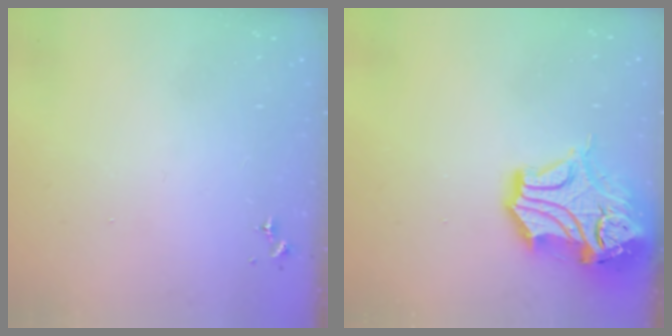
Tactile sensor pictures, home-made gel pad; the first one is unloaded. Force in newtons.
{"total": 17.4, "press": 17.2, "slide": 2.6}